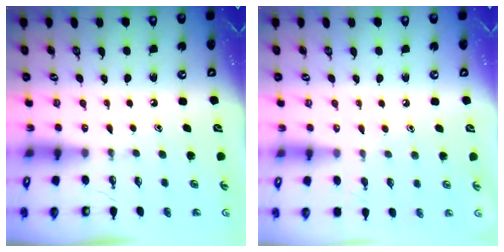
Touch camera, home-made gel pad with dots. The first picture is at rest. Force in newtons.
{"total": 7.0, "press": 7.0, "slide": 0.7}